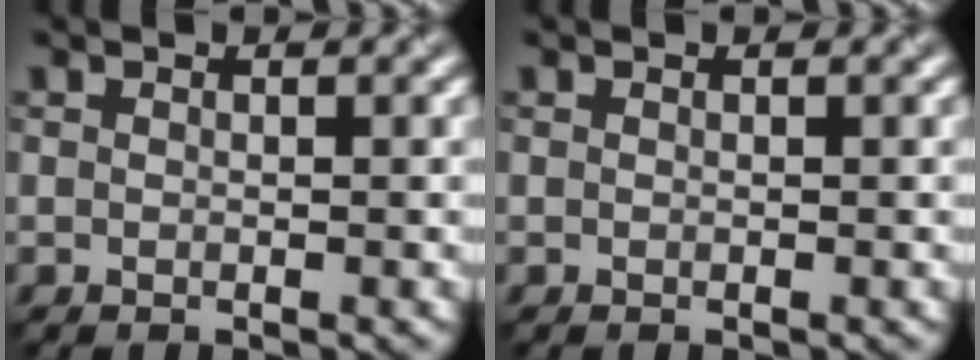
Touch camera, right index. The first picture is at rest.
{"total": 0.0}